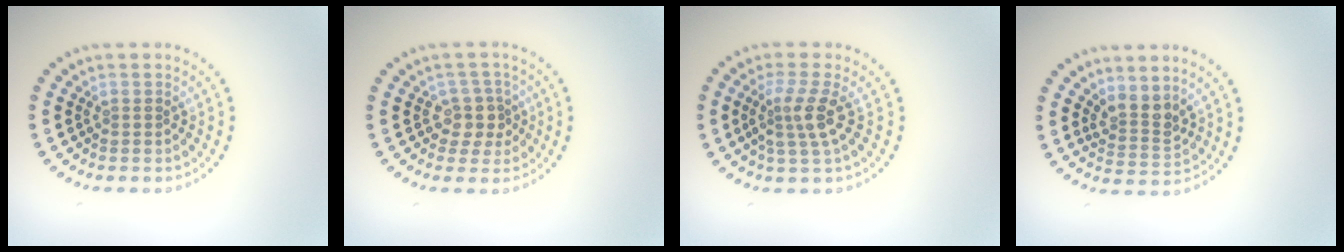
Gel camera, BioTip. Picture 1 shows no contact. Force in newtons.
{"total": 2.4, "press": 2.1, "slide": 1.2}
{"total": 2.9, "press": 2.3, "slide": 1.8}
{"total": 2.6, "press": 1.9, "slide": 1.7}